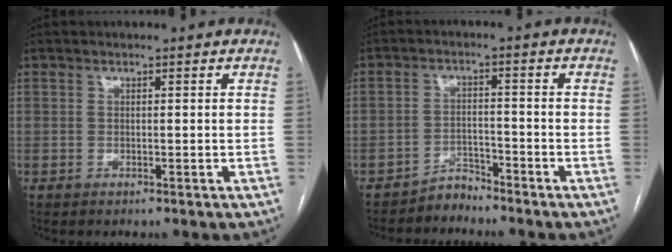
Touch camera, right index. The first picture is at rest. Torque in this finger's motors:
{"motor_torque": [-0.77, -0.53, -0.32, -0.13]}